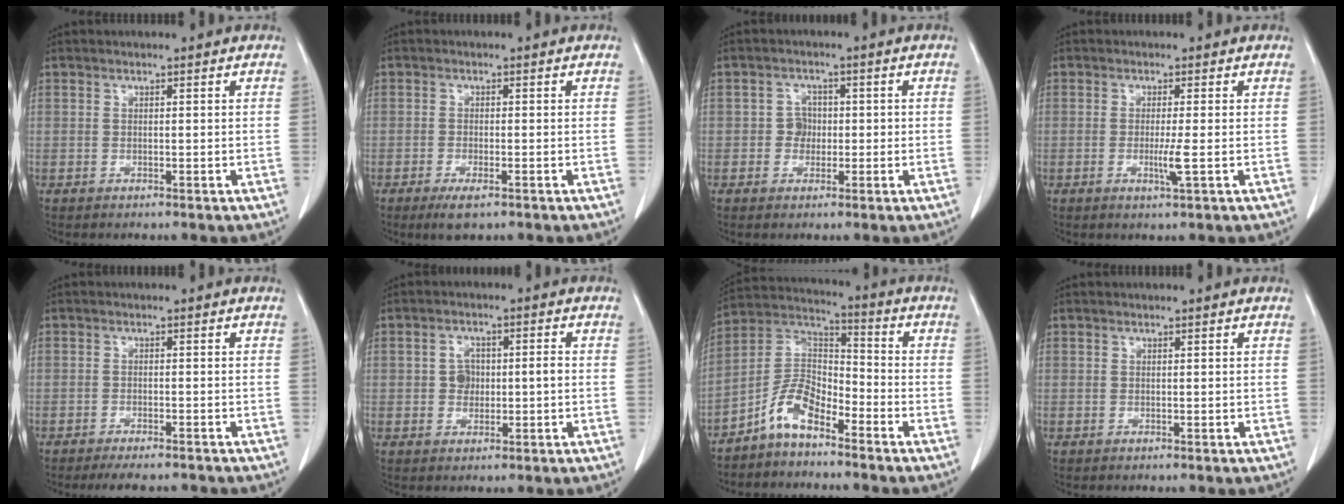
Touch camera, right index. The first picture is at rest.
{"total": 3.3, "force": [-2.0, 0.8, 2.5], "torque": [-0.049, -0.006, -0.029]}
{"total": 2.7, "force": [-0.3, 2.5, 1.0], "torque": [-0.008, 0.008, -0.006]}
{"total": 2.7, "force": [-0.6, -0.4, 2.6], "torque": [-0.051, -0.008, -0.010]}
{"total": 6.1, "force": [-5.6, 1.2, 2.2], "torque": [-0.023, -0.011, -0.075]}
{"total": 3.9, "force": [-0.2, 2.5, 3.1], "torque": [-0.055, 0.015, 0.000]}
{"total": 8.0, "force": [-5.3, 3.4, 4.9], "torque": [-0.106, 0.023, -0.108]}
{"total": 0.0}